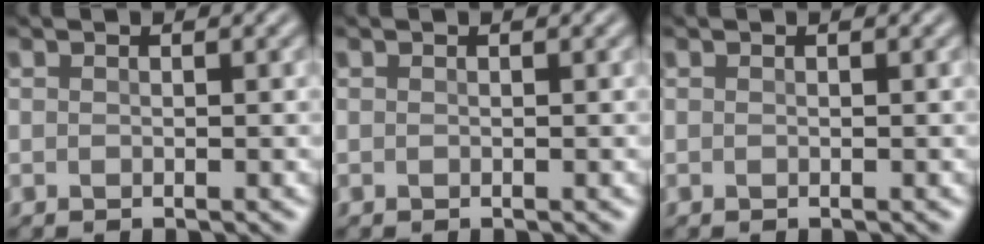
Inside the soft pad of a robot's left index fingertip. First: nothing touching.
{"total": 0.0}
{"total": 0.0}